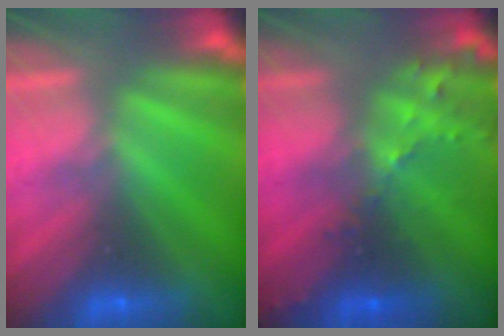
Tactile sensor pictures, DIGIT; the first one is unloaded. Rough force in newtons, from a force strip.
{"total": 7.9}